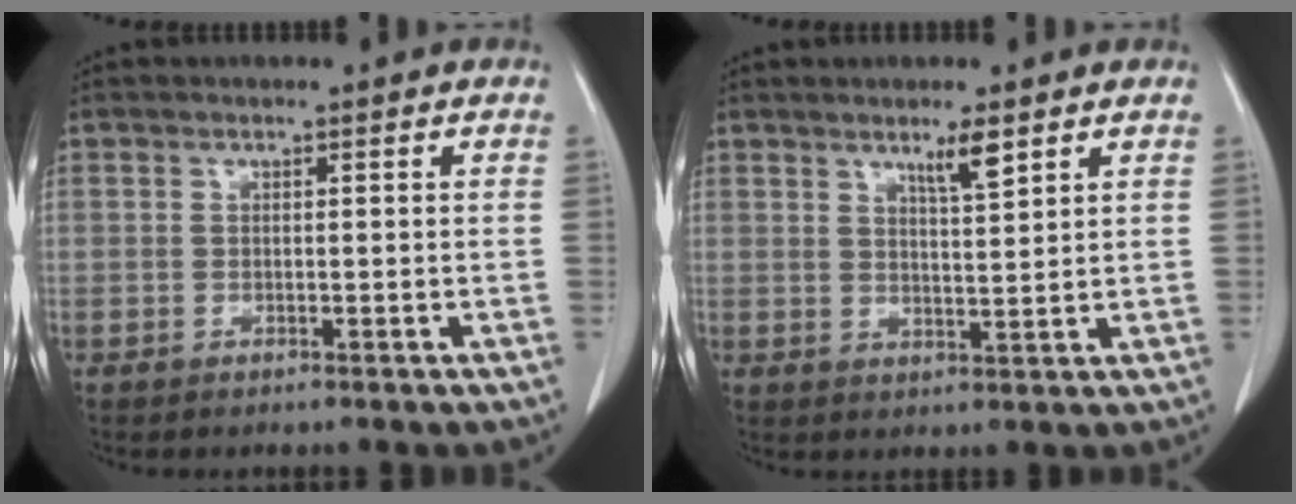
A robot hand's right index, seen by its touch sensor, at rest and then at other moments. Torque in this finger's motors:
{"motor_torque": [0.08, 0.10, 0.06, 0.02]}